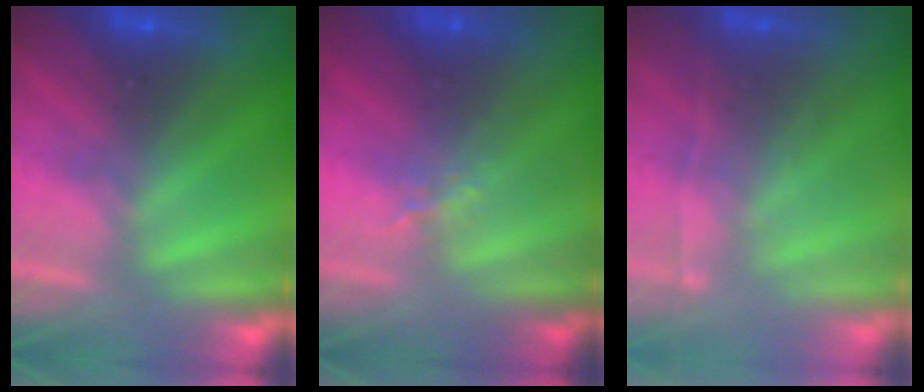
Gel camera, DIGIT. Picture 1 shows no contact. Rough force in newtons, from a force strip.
{"total": 1.3}
{"total": 1.8}